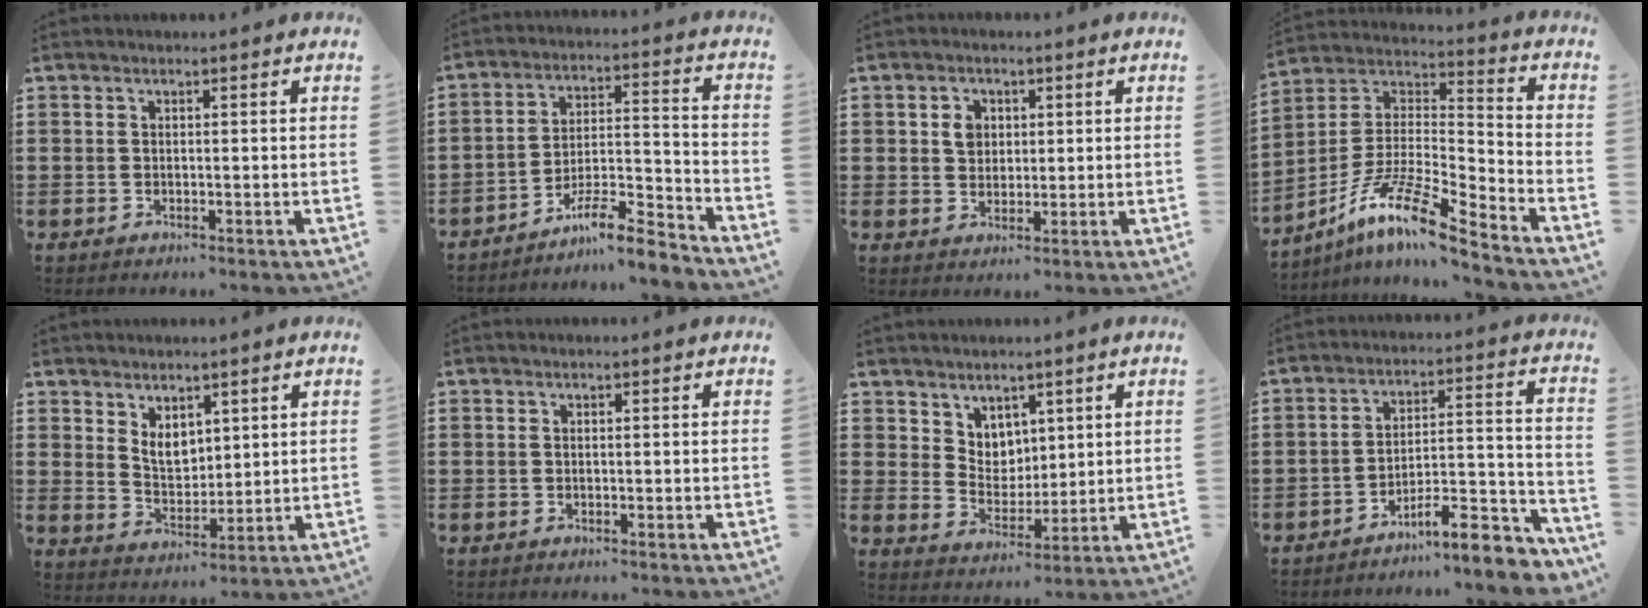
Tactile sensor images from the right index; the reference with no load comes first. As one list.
[{"total": 8.4, "force": [-7.3, 1.3, 3.8], "torque": [-0.060, 0.021, -0.138]}, {"total": 3.4, "force": [0.9, 2.7, 1.8], "torque": [-0.036, 0.008, 0.013]}, {"total": 12.2, "force": [-9.2, 1.3, 7.9], "torque": [-0.164, 0.004, -0.185]}, {"total": 4.6, "force": [2.6, 3.0, 2.4], "torque": [-0.049, 0.000, 0.047]}, {"total": 0.0}, {"total": 5.1, "force": [3.7, 3.6, 0.1], "torque": [-0.025, -0.001, 0.069]}, {"total": 8.4, "force": [-6.8, 1.8, 4.6], "torque": [-0.064, 0.012, -0.126]}]